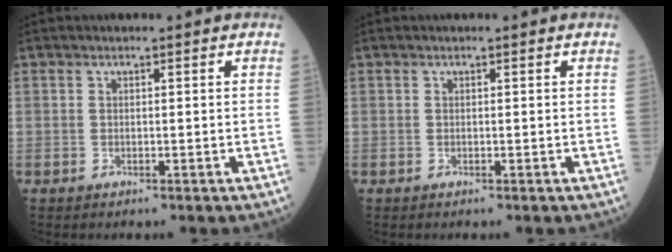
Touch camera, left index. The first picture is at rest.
{"total": 0.0}